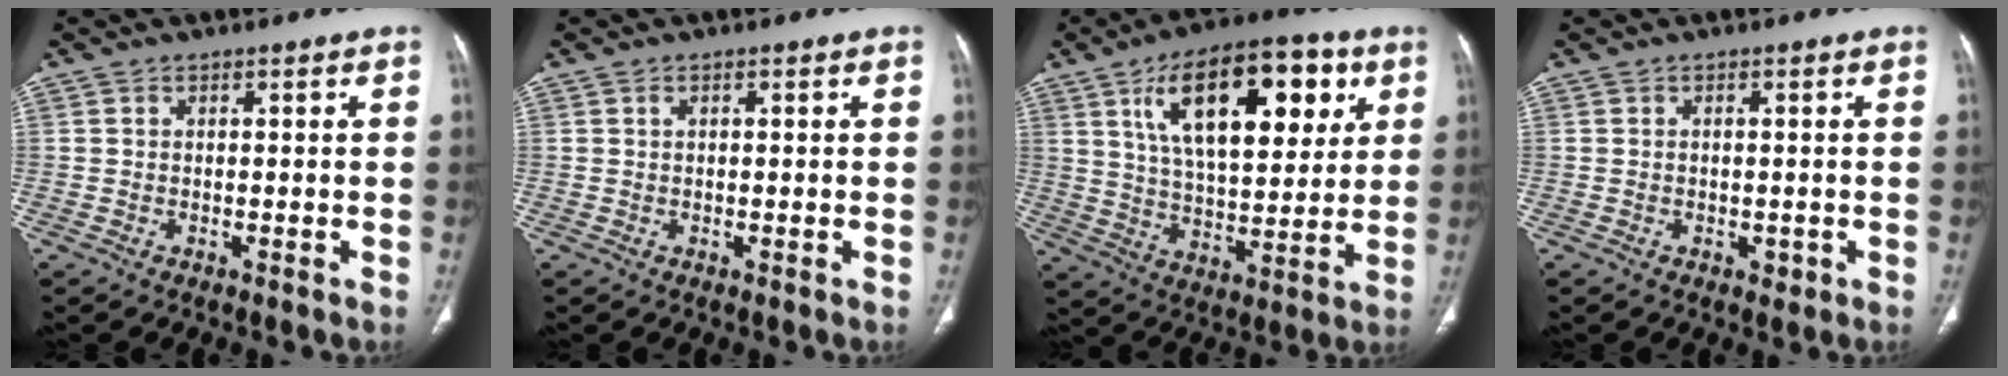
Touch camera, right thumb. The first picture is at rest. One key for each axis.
{"total": 0.7, "fx": 0.3, "fy": 0.3, "fz": 0.5, "tx": -0.011, "ty": 0.004, "tz": 0.007}
{"total": 22.5, "fx": 9.0, "fy": 10.5, "fz": 17.8, "tx": -0.248, "ty": -0.017, "tz": 0.149}
{"total": 1.2, "fx": -0.3, "fy": 0.9, "fz": 0.7, "tx": -0.004, "ty": 0.000, "tz": 0.000}